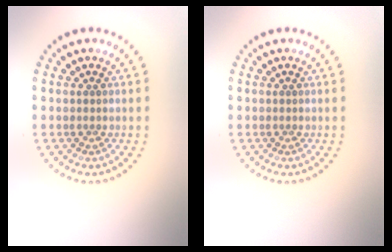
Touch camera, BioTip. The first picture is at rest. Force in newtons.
{"total": 0.0}